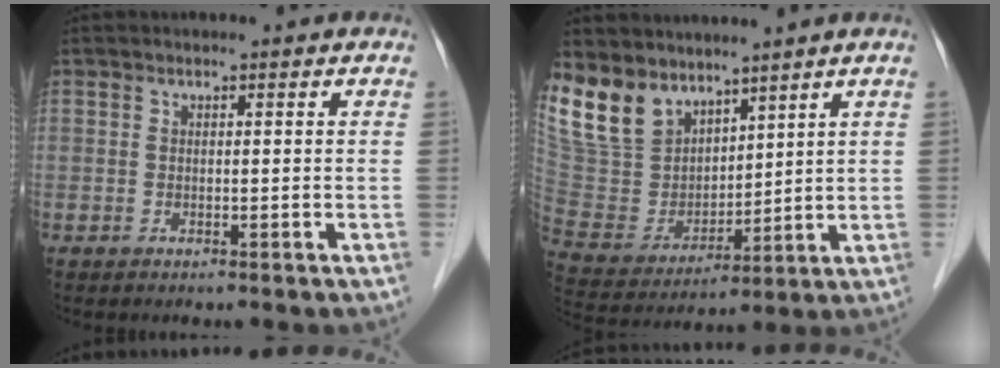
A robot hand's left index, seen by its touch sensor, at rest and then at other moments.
{"total": 12.1, "force": [9.5, 6.8, 3.4], "torque": [-0.090, 0.009, 0.208]}